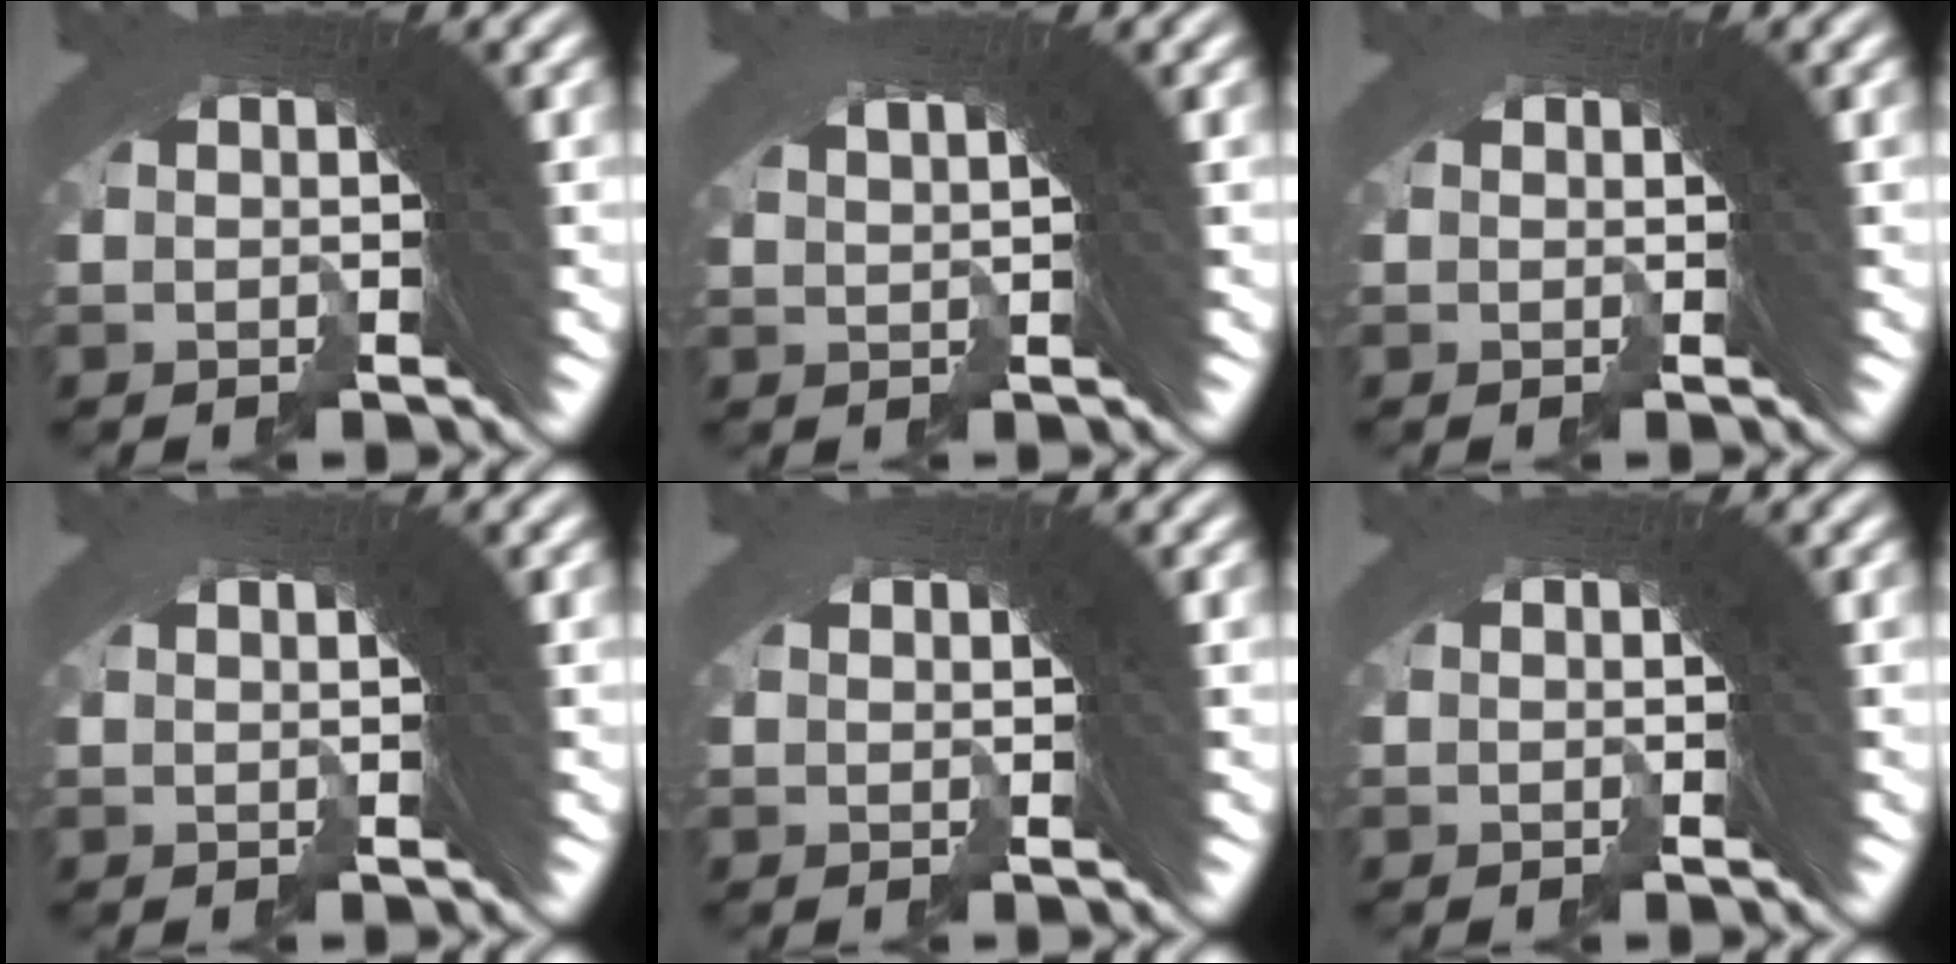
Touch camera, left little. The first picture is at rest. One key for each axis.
{"total": 3.1, "fx": 2.3, "fy": -1.6, "fz": 1.2, "tx": -0.009, "ty": 0.023, "tz": 0.037}
{"total": 0.5, "fx": -0.4, "fy": 0.0, "fz": -0.3, "tx": -0.002, "ty": -0.009, "tz": -0.003}
{"total": 0.7, "fx": 0.1, "fy": -0.7, "fz": 0.2, "tx": -0.007, "ty": -0.003, "tz": 0.006}
{"total": 0.0}
{"total": 0.0}